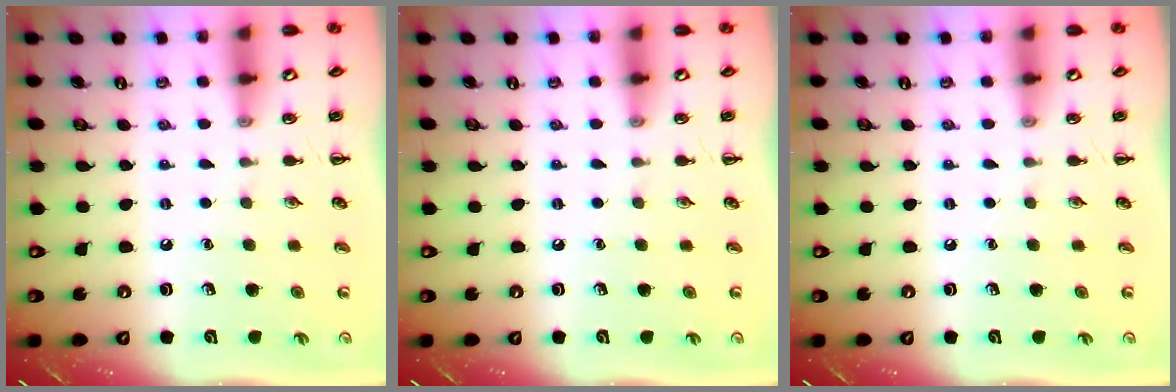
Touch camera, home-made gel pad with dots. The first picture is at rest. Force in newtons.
{"total": 0.0}
{"total": 0.0}